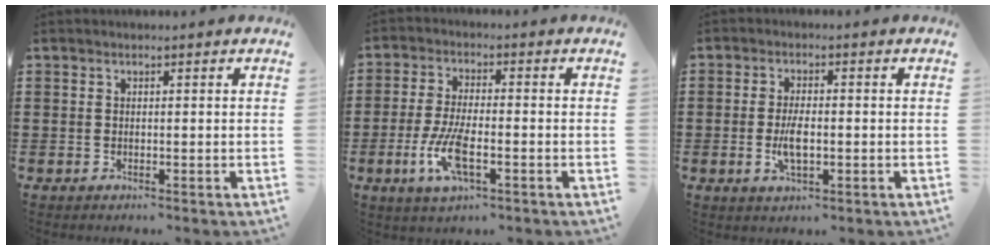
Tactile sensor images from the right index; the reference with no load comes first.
{"total": 7.2, "force": [-2.5, 2.3, 6.4], "torque": [-0.144, -0.015, -0.047]}
{"total": 4.6, "force": [-0.8, 1.8, 4.1], "torque": [-0.086, 0.000, -0.018]}